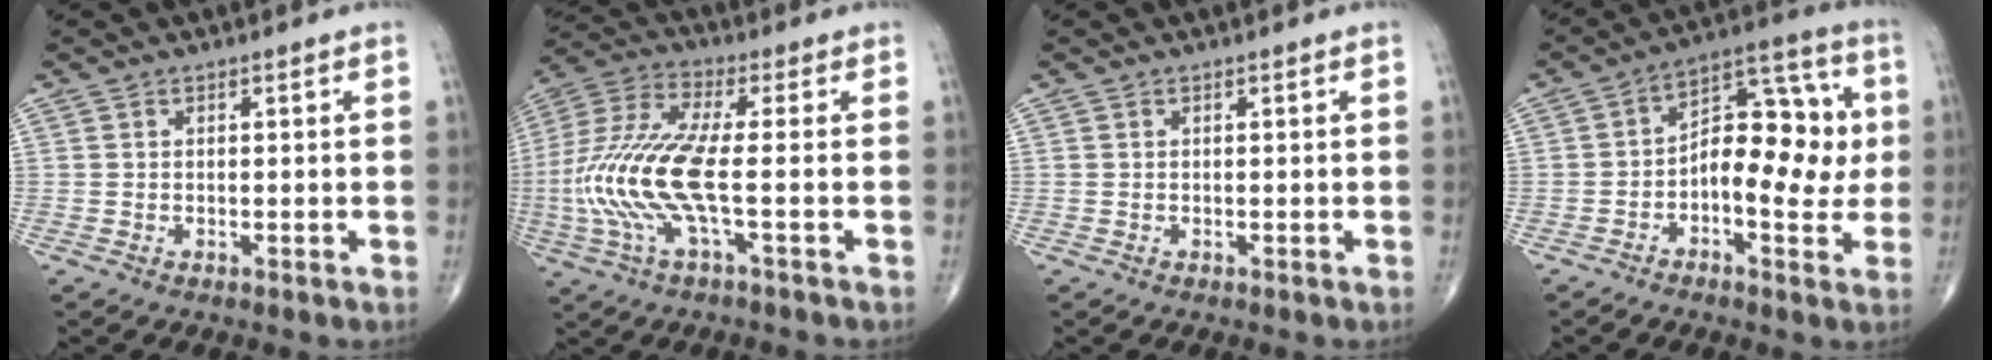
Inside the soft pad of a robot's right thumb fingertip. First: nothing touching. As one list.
[{"total": 15.8, "force": [-2.4, 4.0, 15.1], "torque": [-0.359, 0.020, -0.051]}, {"total": 0.0}, {"total": 14.2, "force": [-0.8, 7.8, 11.9], "torque": [-0.137, 0.034, -0.020]}]